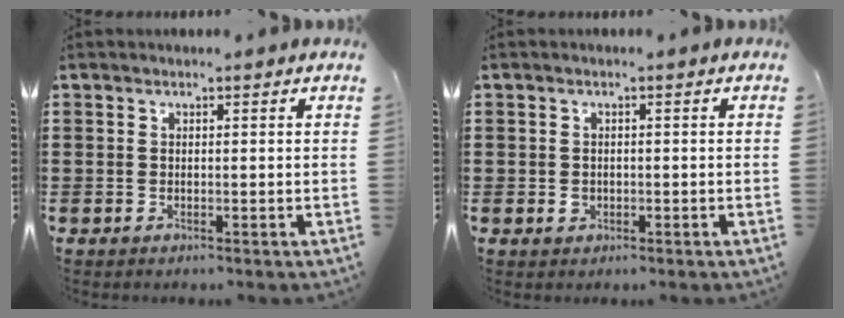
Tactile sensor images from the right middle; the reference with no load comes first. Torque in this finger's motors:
{"motor_torque": [1.70, 0.44, 0.10, 0.03]}